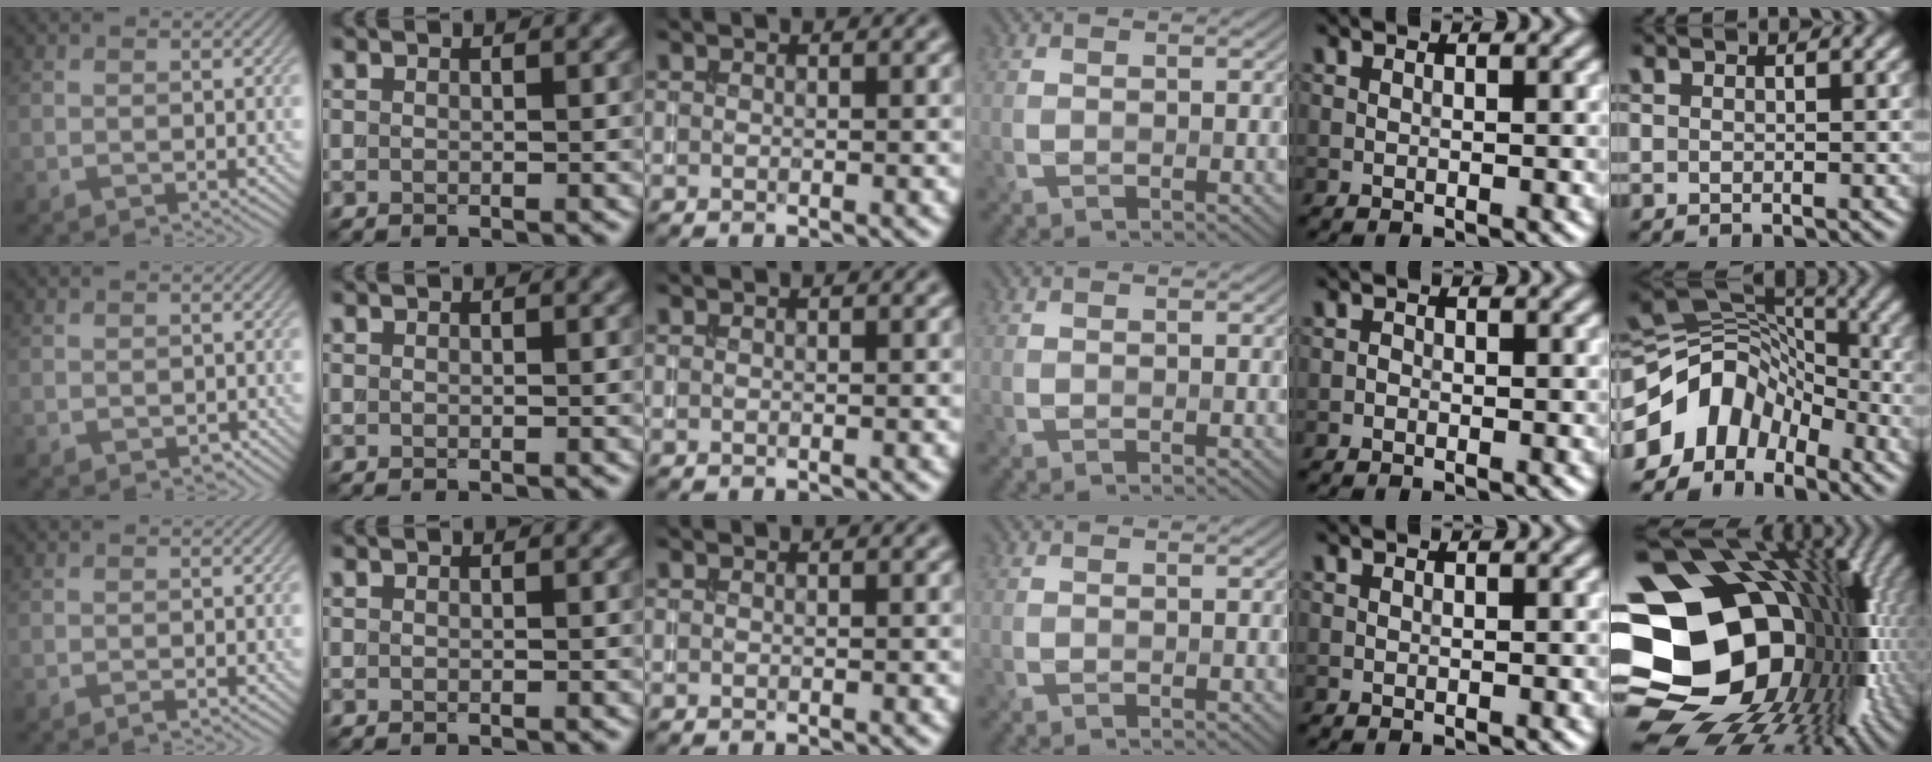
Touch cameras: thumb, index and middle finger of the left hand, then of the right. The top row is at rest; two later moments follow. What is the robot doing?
{"motion": "extract", "object": "drawer"}